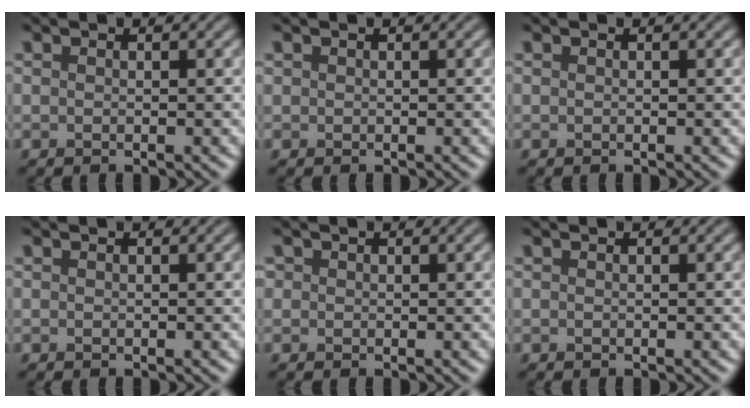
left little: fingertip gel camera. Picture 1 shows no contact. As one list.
[{"total": 0.0}, {"total": 0.0}, {"total": 0.0}, {"total": 0.5, "force": [0.2, 0.5, 0.0], "torque": [0.005, 0.000, 0.000]}, {"total": 0.0}]